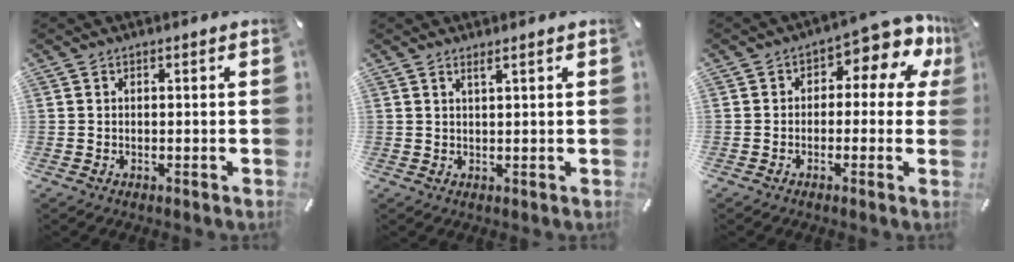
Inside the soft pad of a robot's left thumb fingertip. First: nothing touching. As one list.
[{"total": 1.7, "force": [1.3, 0.0, 1.2], "torque": [-0.025, -0.002, 0.023]}, {"total": 9.0, "force": [3.3, 4.5, 7.0], "torque": [-0.087, -0.029, 0.055]}]